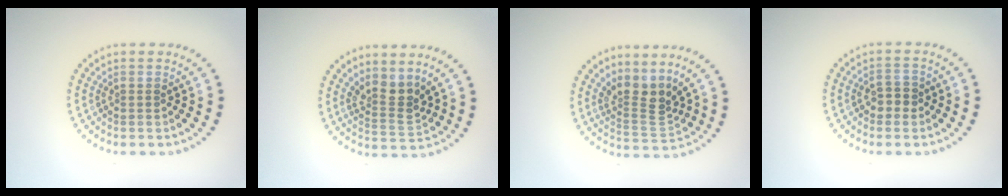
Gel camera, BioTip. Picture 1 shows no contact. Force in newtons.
{"total": 2.7, "press": 2.1, "slide": 1.8}
{"total": 3.4, "press": 2.5, "slide": 2.3}
{"total": 1.9, "press": 1.8, "slide": 0.5}